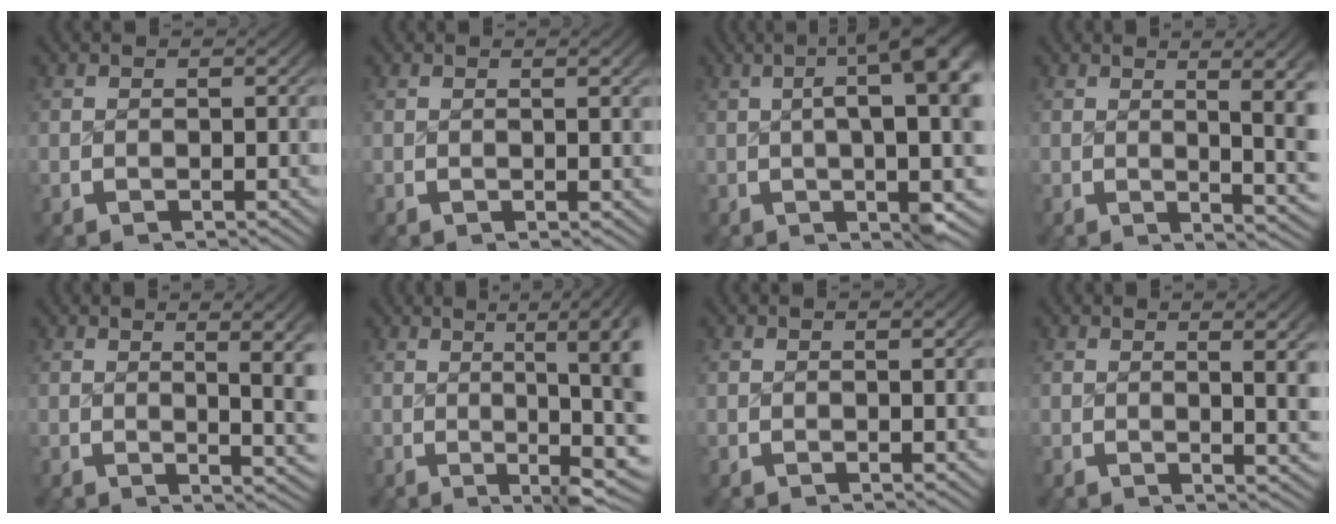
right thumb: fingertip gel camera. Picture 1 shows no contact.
{"total": 0.9, "force": [0.3, -0.1, 0.9], "torque": [-0.012, 0.001, 0.005]}
{"total": 12.2, "force": [2.8, 5.1, 10.7], "torque": [-0.116, 0.034, 0.019]}
{"total": 5.6, "force": [0.1, 1.9, 5.3], "torque": [-0.067, -0.006, 0.007]}
{"total": 4.9, "force": [0.5, 1.4, 4.7], "torque": [-0.055, -0.004, 0.011]}
{"total": 11.9, "force": [1.0, 4.5, 10.9], "torque": [-0.117, 0.007, 0.008]}
{"total": 0.6, "force": [0.1, -0.1, 0.6], "torque": [-0.007, 0.002, 0.003]}
{"total": 3.5, "force": [0.7, 0.6, 3.4], "torque": [-0.039, -0.004, 0.013]}